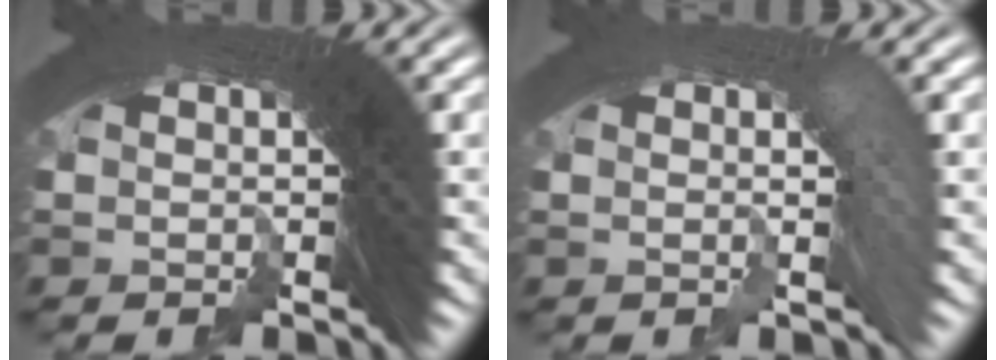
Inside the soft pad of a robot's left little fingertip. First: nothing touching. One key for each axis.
{"total": 0.8, "fx": -0.4, "fy": 0.2, "fz": 0.7, "tx": -0.004, "ty": 0.008, "tz": -0.008}